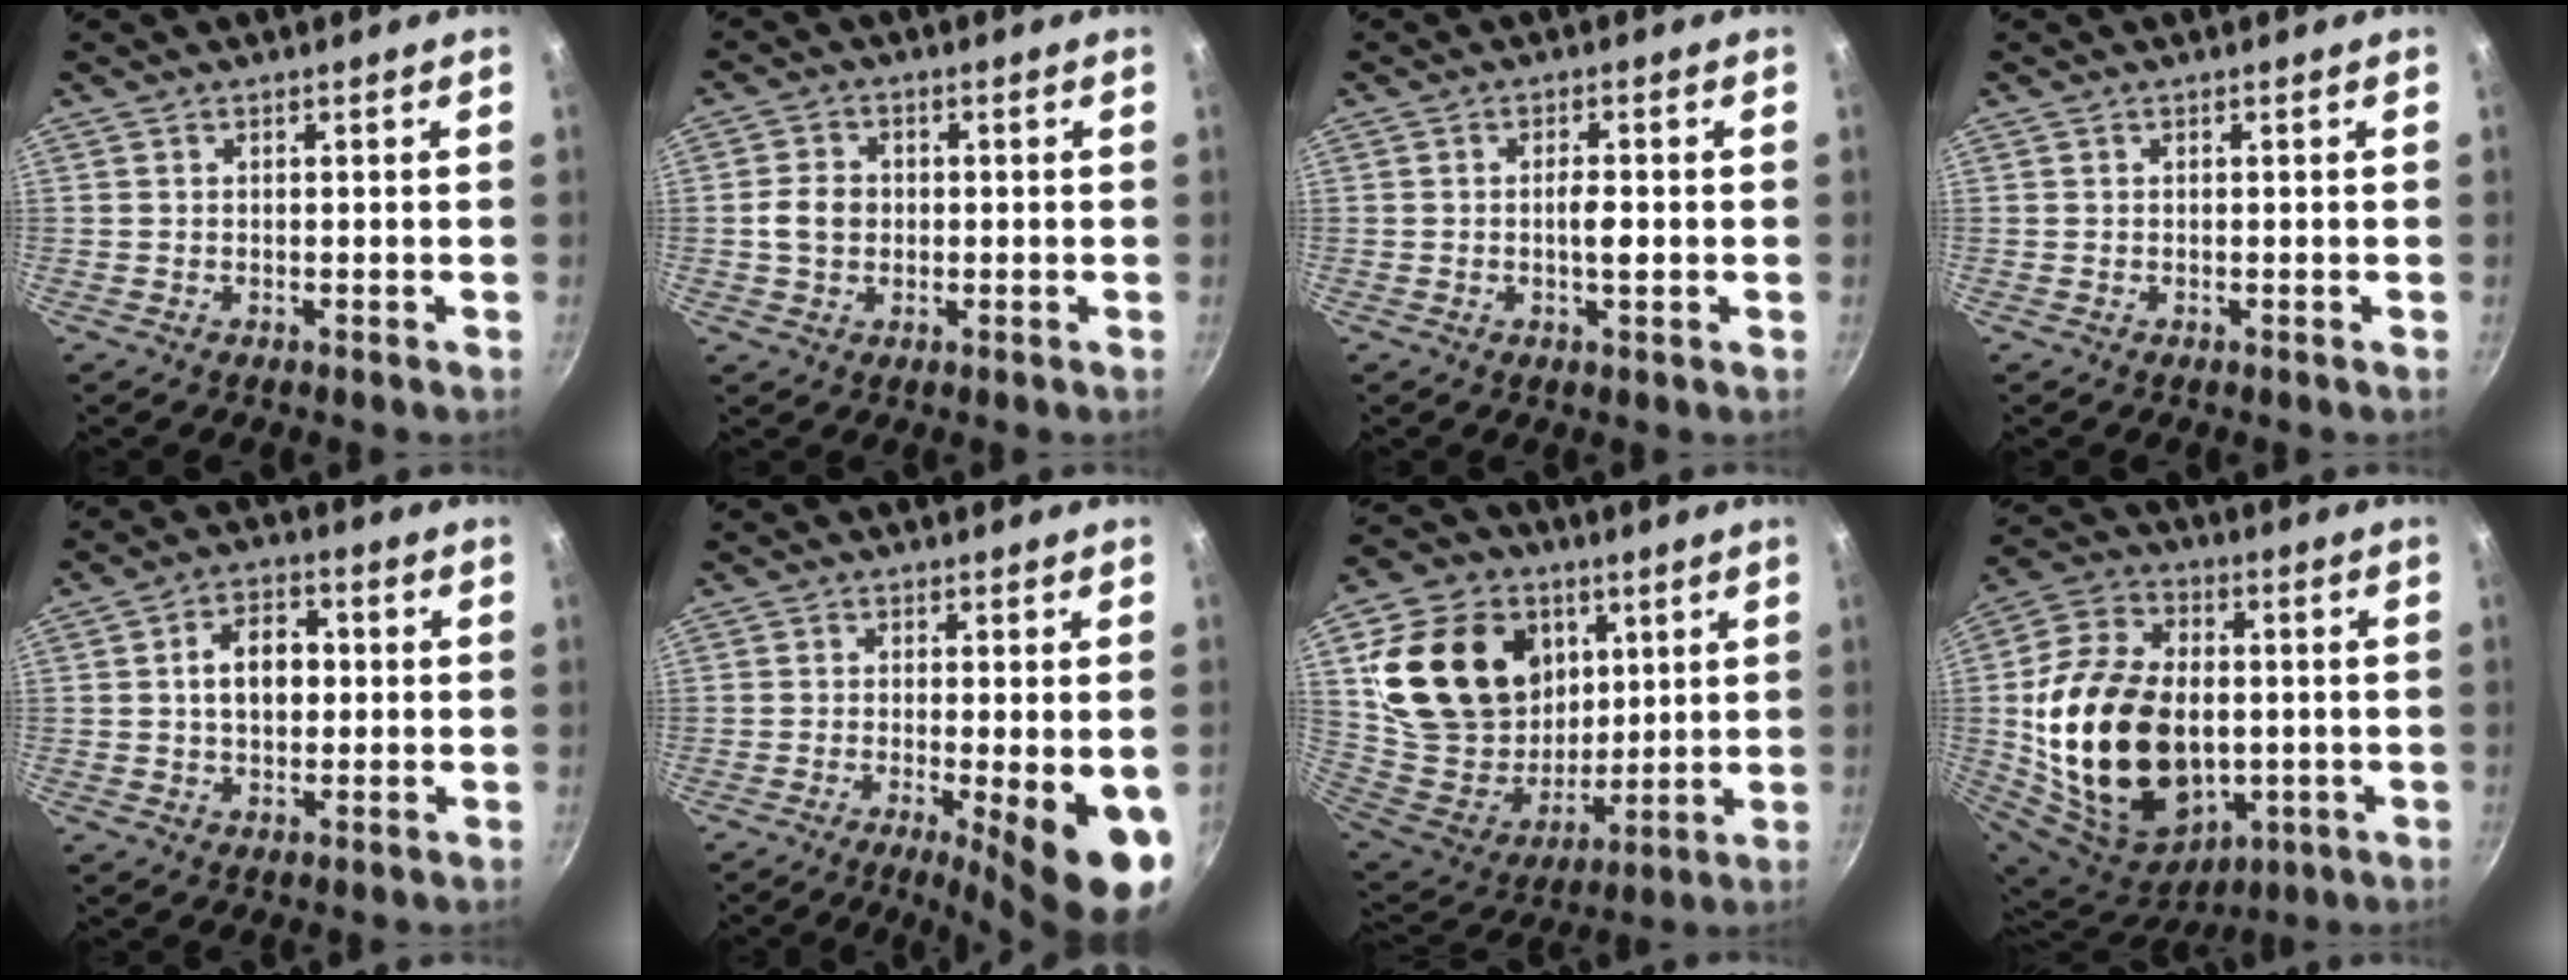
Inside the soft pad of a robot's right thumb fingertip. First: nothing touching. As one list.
[{"total": 4.9, "force": [-0.2, 4.0, 2.8], "torque": [-0.039, 0.010, -0.009]}, {"total": 3.2, "force": [-0.4, 0.9, 3.1], "torque": [-0.054, 0.001, -0.008]}, {"total": 0.0}, {"total": 8.1, "force": [0.6, 5.6, 5.8], "torque": [-0.064, 0.018, 0.002]}, {"total": 12.8, "force": [-3.8, 2.7, 11.9], "torque": [-0.153, -0.008, -0.048]}, {"total": 25.9, "force": [8.5, 19.8, 14.3], "torque": [-0.240, -0.031, 0.166]}, {"total": 28.2, "force": [-1.4, 19.2, 20.6], "torque": [-0.374, 0.008, -0.008]}]